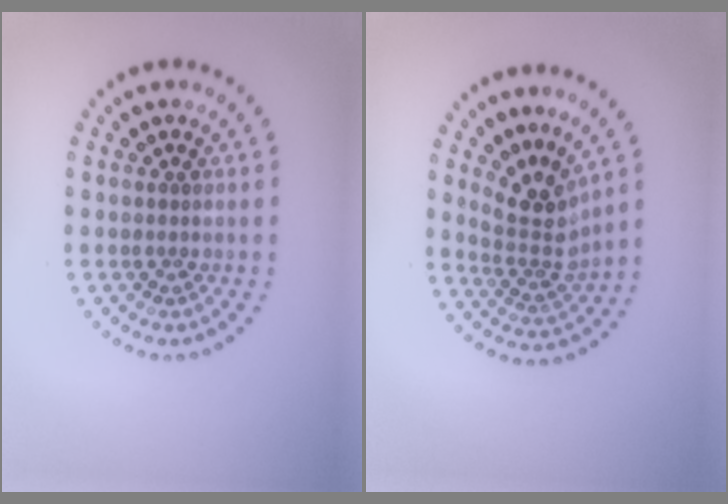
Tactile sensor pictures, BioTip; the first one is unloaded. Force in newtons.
{"total": 3.7, "press": 2.5, "slide": 2.8}